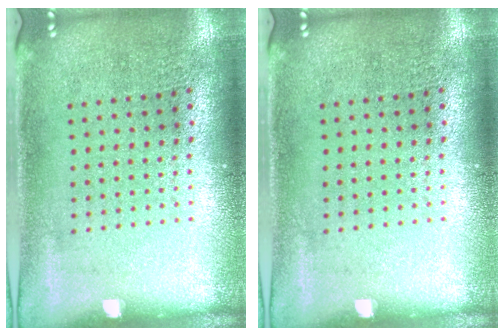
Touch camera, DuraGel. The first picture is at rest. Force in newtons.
{"total": 0.0}